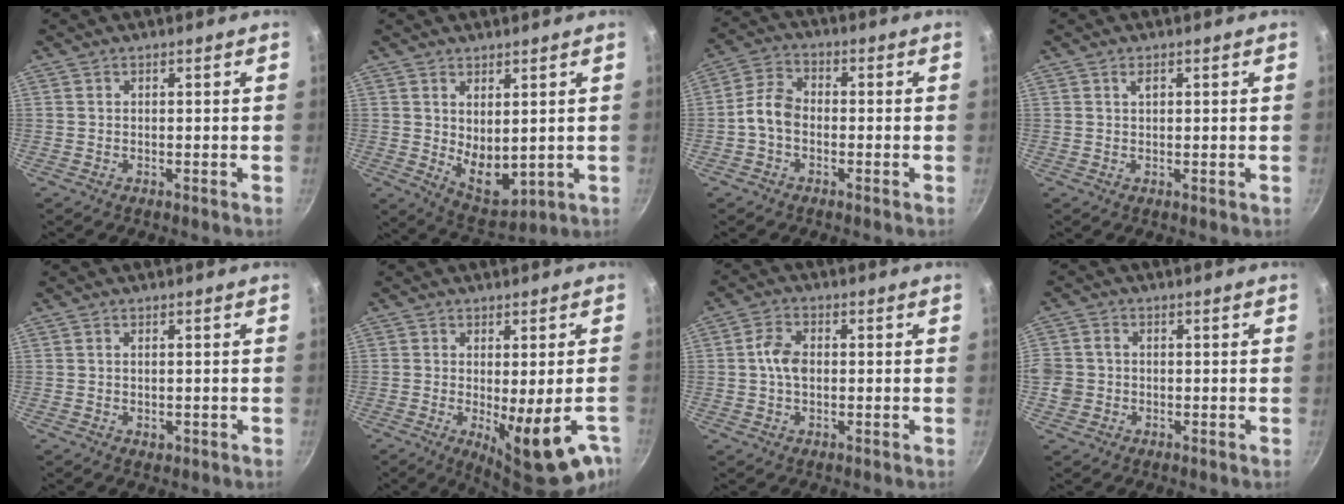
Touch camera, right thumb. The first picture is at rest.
{"total": 8.2, "force": [1.6, 4.6, 6.6], "torque": [-0.086, -0.030, 0.048]}
{"total": 5.9, "force": [-1.4, 4.1, 4.0], "torque": [-0.072, 0.030, -0.040]}
{"total": 1.4, "force": [0.6, 0.7, 1.0], "torque": [-0.012, -0.001, 0.009]}
{"total": 1.5, "force": [-0.3, 0.9, 1.1], "torque": [-0.015, -0.001, -0.003]}
{"total": 14.6, "force": [-5.5, 4.2, 12.9], "torque": [-0.151, -0.018, -0.060]}
{"total": 5.0, "force": [0.0, 3.3, 3.7], "torque": [-0.065, 0.012, -0.006]}
{"total": 5.1, "force": [-1.0, 4.6, 2.0], "torque": [-0.035, 0.014, -0.021]}